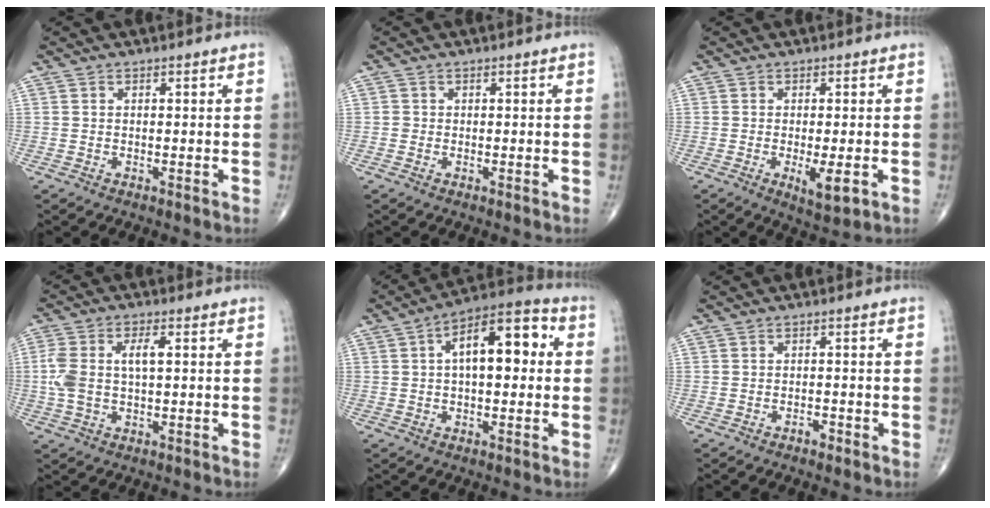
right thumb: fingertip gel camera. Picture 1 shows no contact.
{"total": 0.6, "force": [-0.2, 0.6, 0.1], "torque": [0.001, 0.003, -0.004]}
{"total": 5.2, "force": [-1.5, 1.5, 4.8], "torque": [-0.078, -0.014, -0.021]}
{"total": 8.1, "force": [0.7, 3.8, 7.1], "torque": [-0.172, 0.018, 0.016]}
{"total": 13.6, "force": [2.2, 6.4, 11.8], "torque": [-0.162, 0.031, 0.024]}
{"total": 1.3, "force": [-0.9, 0.6, 0.7], "torque": [-0.010, 0.004, -0.017]}